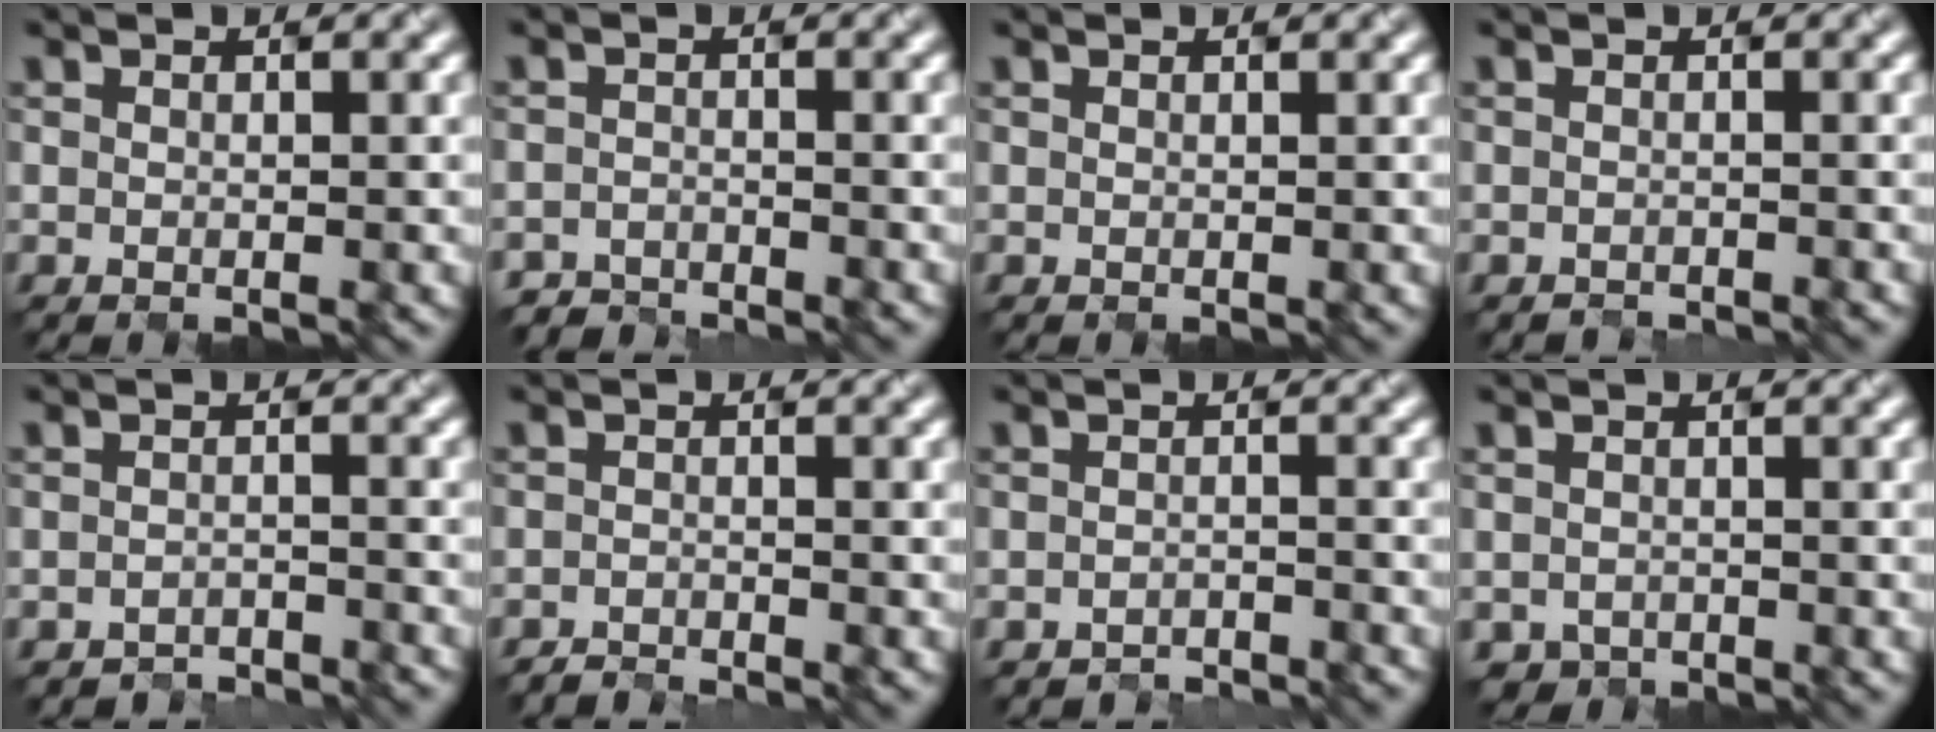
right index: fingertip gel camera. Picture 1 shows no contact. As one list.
[{"total": 2.4, "force": [-2.1, -0.2, -1.1], "torque": [0.021, -0.002, -0.038]}, {"total": 0.0}, {"total": 0.6, "force": [-0.6, -0.1, -0.3], "torque": [0.007, -0.008, -0.023]}, {"total": 2.4, "force": [-2.3, -0.2, -0.8], "torque": [0.017, -0.005, -0.039]}, {"total": 1.2, "force": [-1.2, -0.1, -0.4], "torque": [0.014, -0.006, -0.029]}, {"total": 2.1, "force": [-2.0, -0.2, -0.7], "torque": [0.016, -0.007, -0.037]}, {"total": 0.8, "force": [-0.5, 0.4, -0.6], "torque": [0.005, -0.007, -0.005]}]